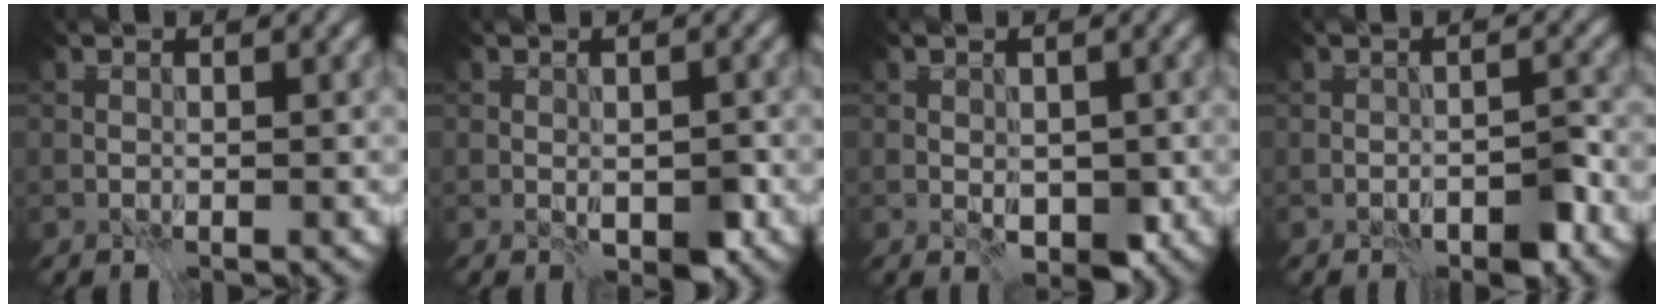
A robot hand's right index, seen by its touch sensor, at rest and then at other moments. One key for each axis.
{"total": 2.6, "fx": -1.0, "fy": 1.3, "fz": 2.0, "tx": -0.028, "ty": -0.007, "tz": -0.015}
{"total": 3.0, "fx": -0.8, "fy": 1.8, "fz": 2.3, "tx": -0.029, "ty": -0.006, "tz": -0.015}
{"total": 3.4, "fx": -2.1, "fy": 1.5, "fz": 2.2, "tx": -0.021, "ty": 0.003, "tz": -0.033}